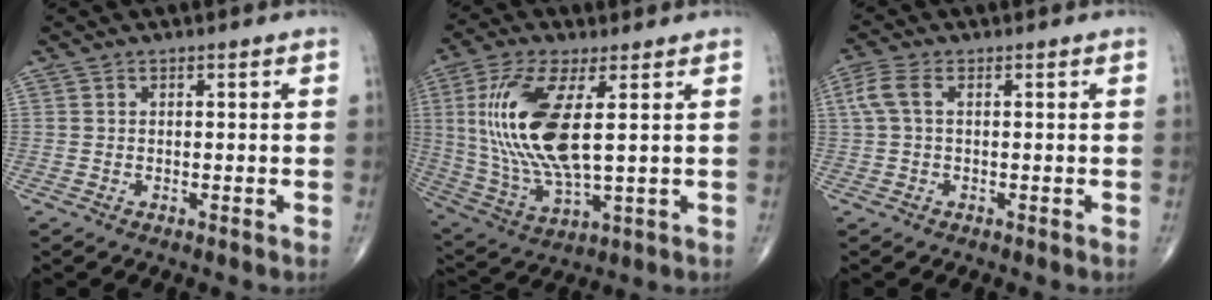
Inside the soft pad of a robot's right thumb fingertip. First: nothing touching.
{"total": 18.1, "force": [3.2, 6.5, 16.6], "torque": [-0.369, -0.018, 0.067]}
{"total": 4.0, "force": [0.8, 2.0, 3.4], "torque": [-0.100, 0.017, 0.014]}